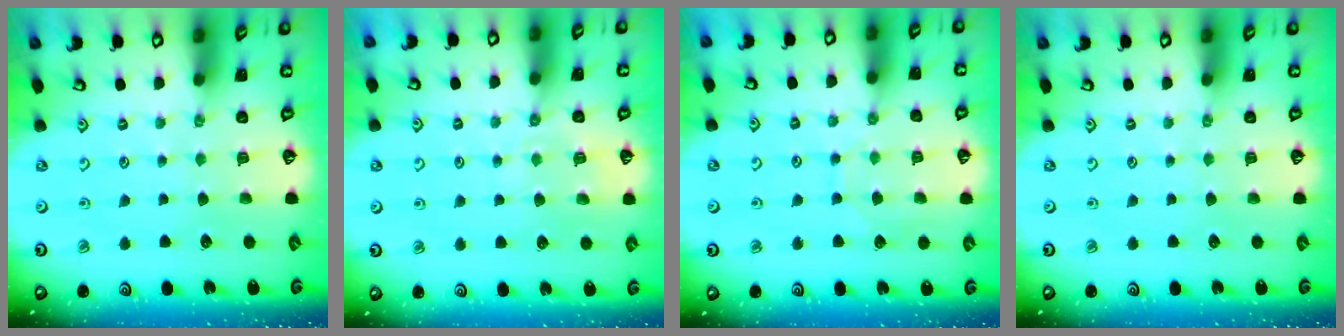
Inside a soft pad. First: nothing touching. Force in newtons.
{"total": 5.1, "press": 5.0, "slide": 0.7}
{"total": 7.8, "press": 7.7, "slide": 0.6}
{"total": 0.0}